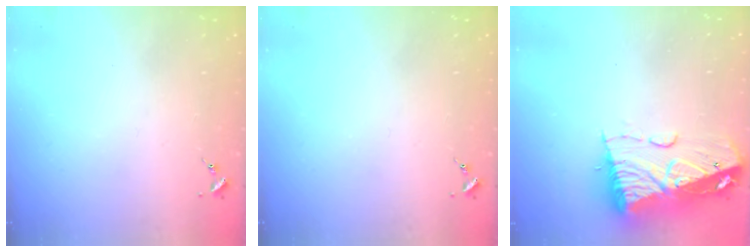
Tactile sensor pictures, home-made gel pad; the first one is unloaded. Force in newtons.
{"total": 0.0}
{"total": 14.4, "press": 14.3, "slide": 1.4}